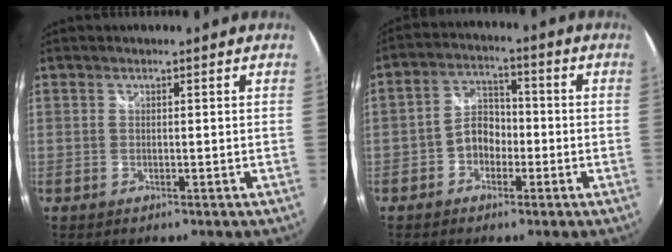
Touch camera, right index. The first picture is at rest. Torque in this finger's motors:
{"motor_torque": [0.09, -0.08, 0.19, 0.05]}